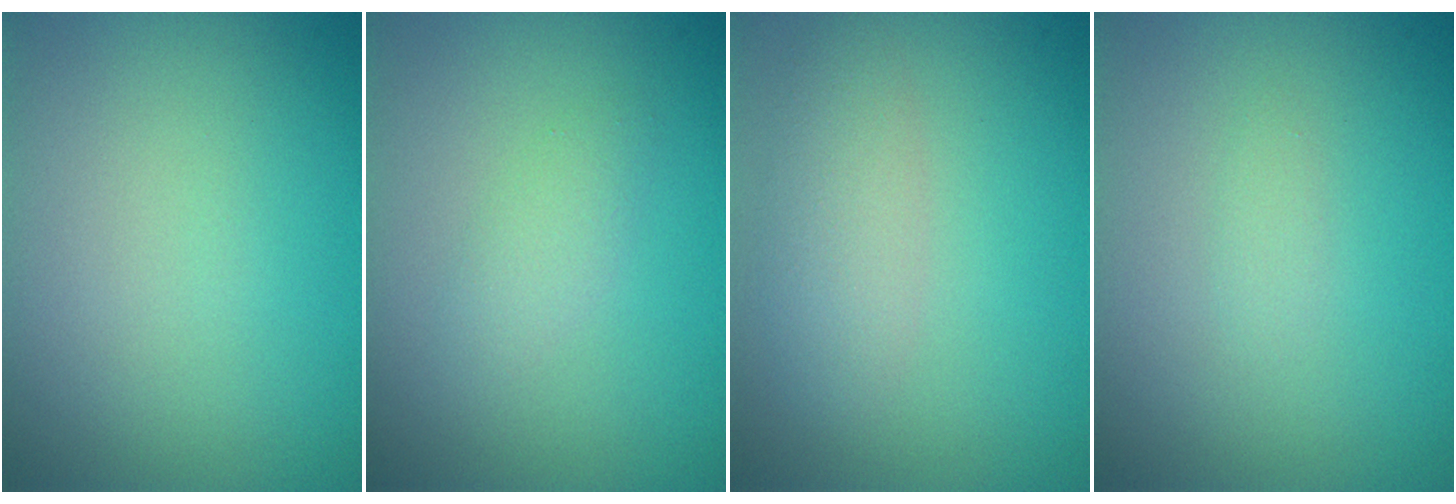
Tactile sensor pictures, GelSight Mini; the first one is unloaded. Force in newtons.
{"total": 1.3, "press": 1.3, "slide": 0.1}
{"total": 2.4, "press": 2.4, "slide": 0.2}
{"total": 0.7, "press": 0.7, "slide": 0.0}